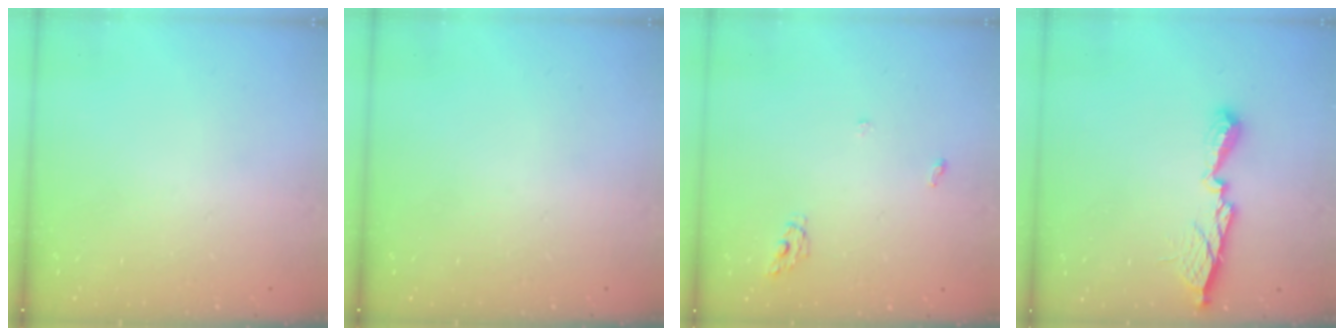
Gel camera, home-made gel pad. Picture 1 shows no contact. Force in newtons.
{"total": 0.0}
{"total": 4.4, "press": 4.4, "slide": 0.3}
{"total": 10.6, "press": 10.6, "slide": 0.6}